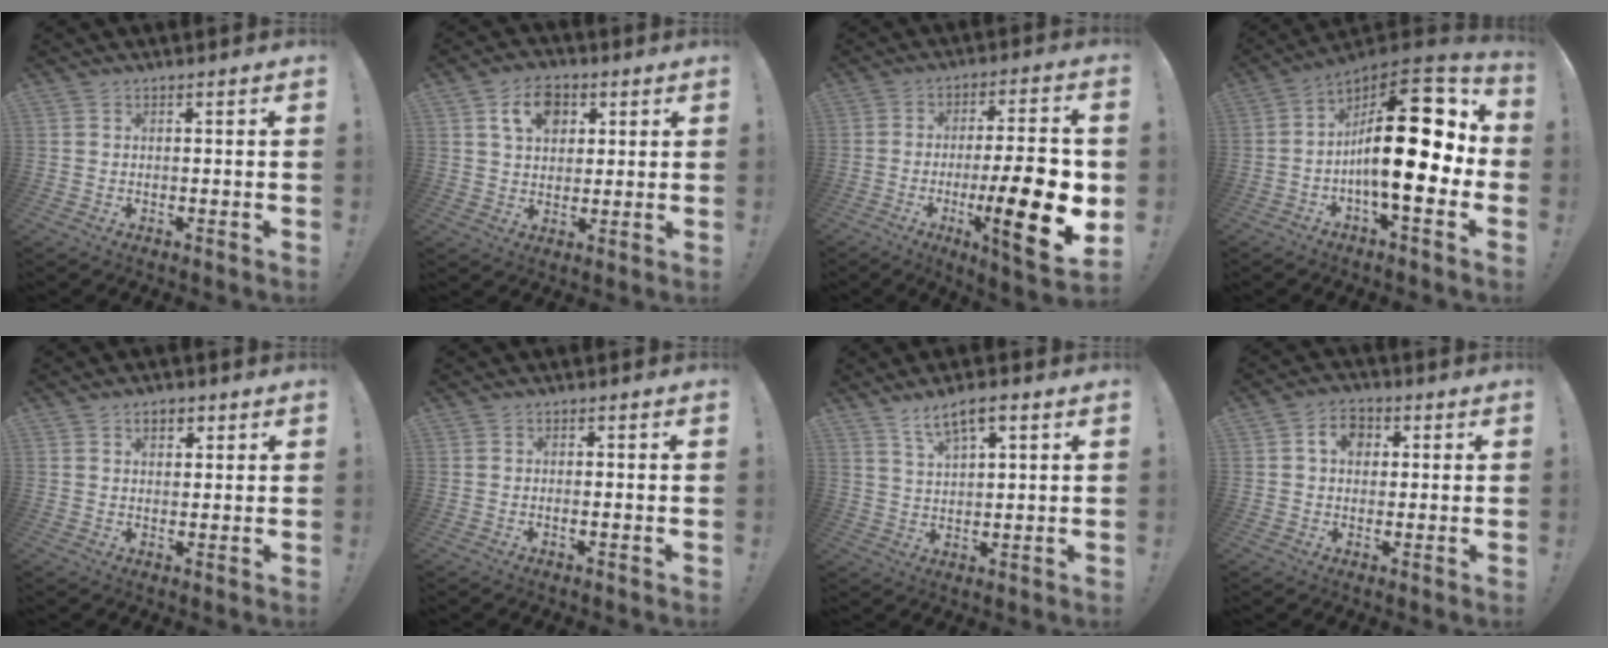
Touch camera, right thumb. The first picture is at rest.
{"total": 9.9, "force": [4.1, 7.2, 5.4], "torque": [-0.081, -0.002, 0.076]}
{"total": 21.3, "force": [-4.6, 4.7, 20.3], "torque": [-0.303, 0.008, -0.063]}
{"total": 25.0, "force": [1.0, 9.3, 23.1], "torque": [-0.363, -0.007, 0.018]}
{"total": 3.6, "force": [1.6, 2.3, 2.2], "torque": [-0.023, -0.001, 0.024]}
{"total": 0.8, "force": [-0.4, -0.2, 0.7], "torque": [-0.012, -0.002, -0.007]}
{"total": 6.5, "force": [4.1, 2.0, 4.6], "torque": [-0.086, -0.013, 0.072]}
{"total": 6.6, "force": [1.6, 5.0, 3.9], "torque": [-0.061, 0.009, 0.027]}